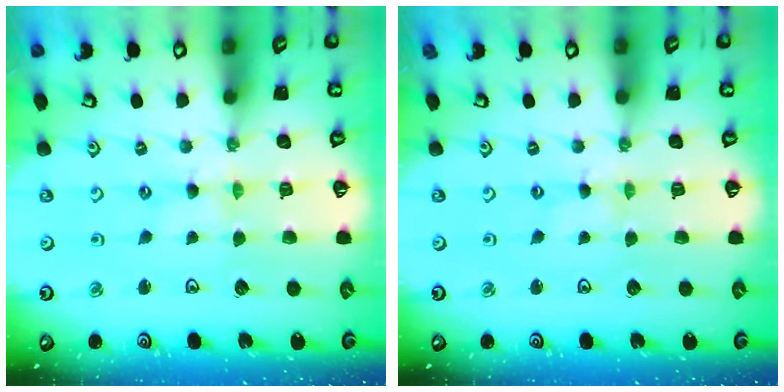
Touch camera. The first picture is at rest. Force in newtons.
{"total": 0.0}